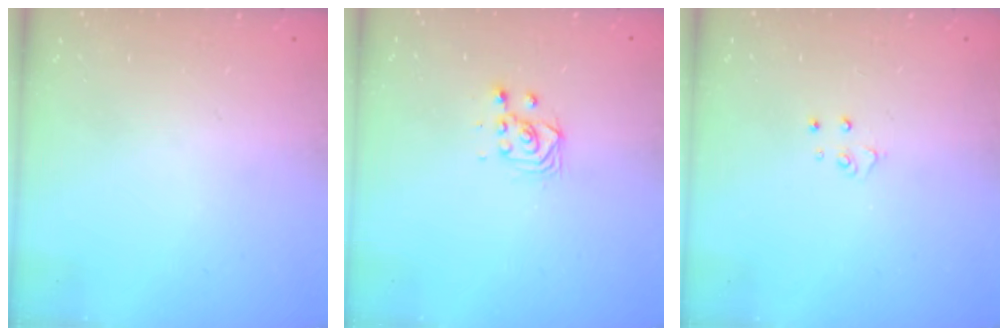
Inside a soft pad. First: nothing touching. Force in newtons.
{"total": 3.6, "press": 3.5, "slide": 0.8}
{"total": 3.1, "press": 3.1, "slide": 0.3}